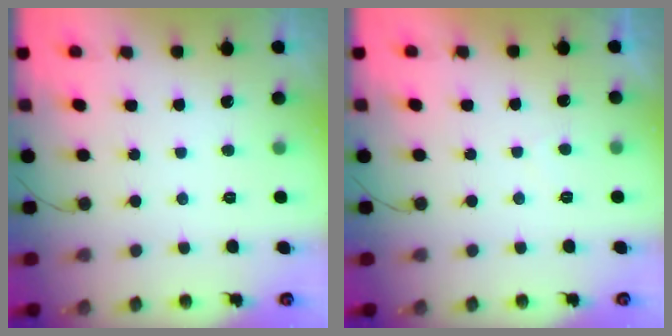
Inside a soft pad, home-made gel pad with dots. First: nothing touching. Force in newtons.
{"total": 1.0, "press": 0.8, "slide": 0.7}